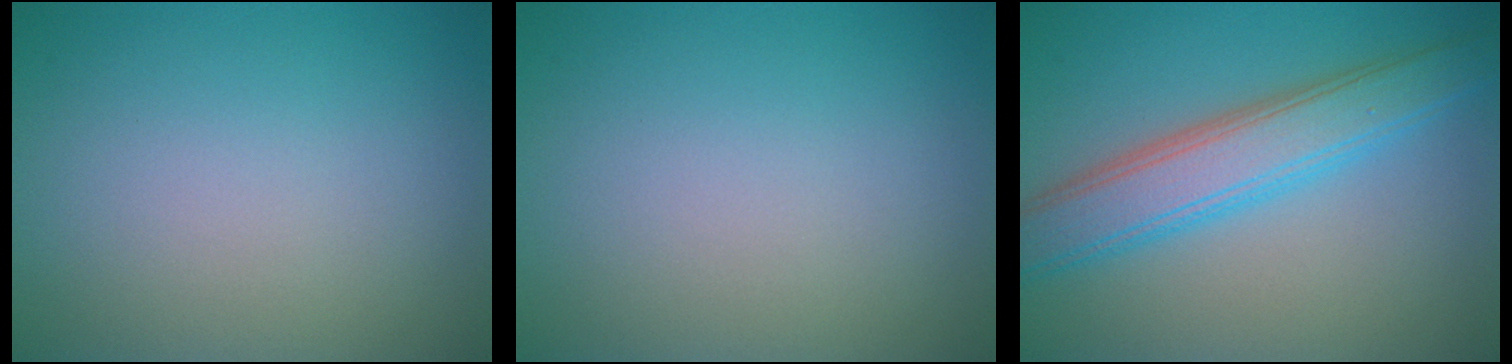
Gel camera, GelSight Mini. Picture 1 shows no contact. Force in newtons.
{"total": 0.0}
{"total": 5.8, "press": 5.8, "slide": 0.1}